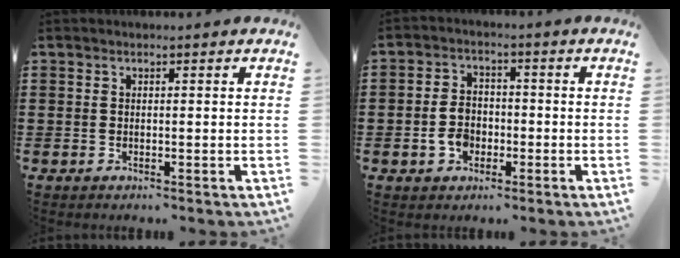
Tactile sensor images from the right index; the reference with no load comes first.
{"total": 4.9, "force": [-1.4, 3.7, 2.9], "torque": [-0.072, 0.004, -0.031]}